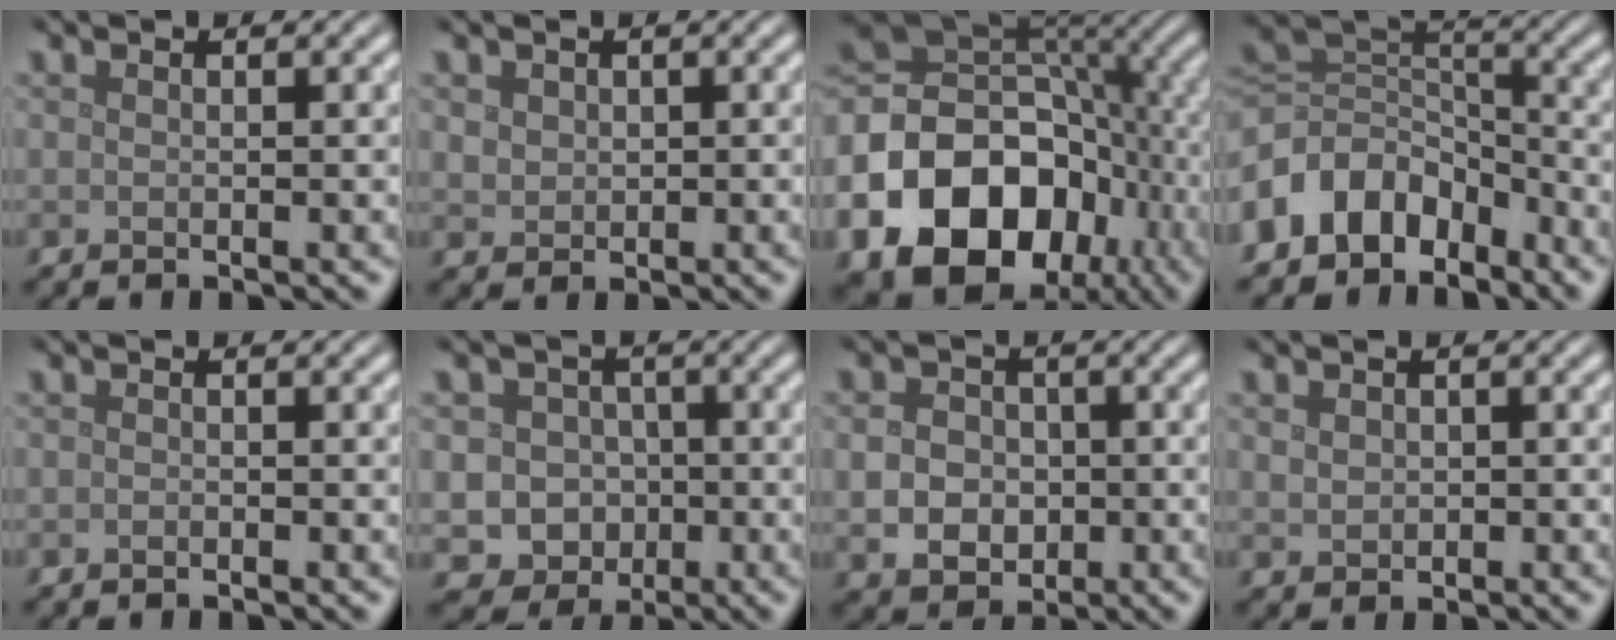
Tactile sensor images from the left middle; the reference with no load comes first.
{"total": 1.4, "force": [0.5, 1.2, 0.4], "torque": [-0.010, -0.005, 0.013]}
{"total": 19.0, "force": [-7.3, 14.5, 9.8], "torque": [-0.198, -0.015, -0.125]}
{"total": 7.5, "force": [-4.5, 5.2, 2.9], "torque": [-0.040, 0.006, -0.102]}
{"total": 0.0}
{"total": 5.2, "force": [-1.3, 4.8, 1.5], "torque": [-0.004, 0.009, -0.047]}
{"total": 4.6, "force": [-0.6, 3.9, 2.4], "torque": [-0.044, -0.007, -0.015]}
{"total": 1.2, "force": [0.2, 1.1, 0.5], "torque": [-0.009, -0.003, 0.005]}